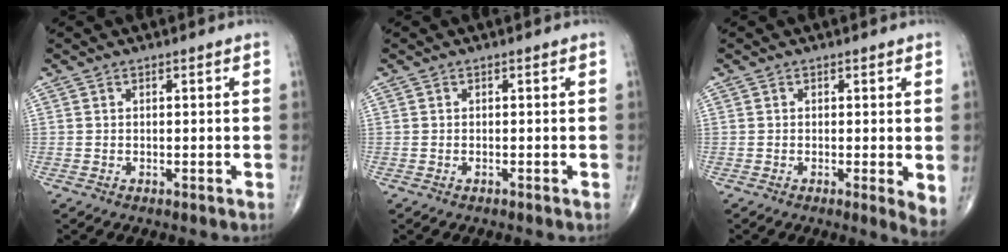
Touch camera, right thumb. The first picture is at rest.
{"total": 0.0}
{"total": 3.3, "force": [-0.2, 0.8, 3.2], "torque": [-0.047, -0.012, -0.009]}